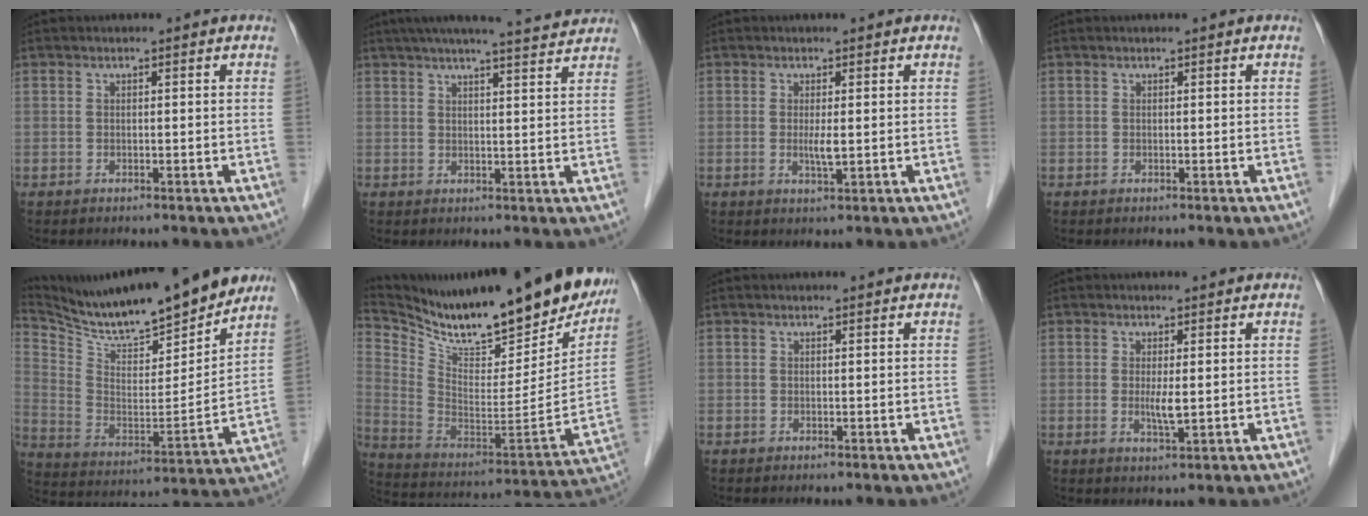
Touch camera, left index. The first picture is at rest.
{"total": 12.5, "force": [11.3, 0.1, 5.3], "torque": [-0.084, 0.016, 0.146]}
{"total": 2.0, "force": [0.1, 0.2, 2.0], "torque": [-0.041, -0.005, 0.003]}
{"total": 0.0}
{"total": 20.7, "force": [18.7, 2.3, 8.6], "torque": [-0.163, -0.027, 0.303]}
{"total": 27.9, "force": [23.6, 5.8, 13.8], "torque": [-0.239, -0.056, 0.351]}
{"total": 0.7, "force": [0.6, 0.0, 0.2], "torque": [-0.005, 0.006, 0.010]}
{"total": 2.4, "force": [0.2, 0.3, 2.4], "torque": [-0.049, -0.006, 0.006]}